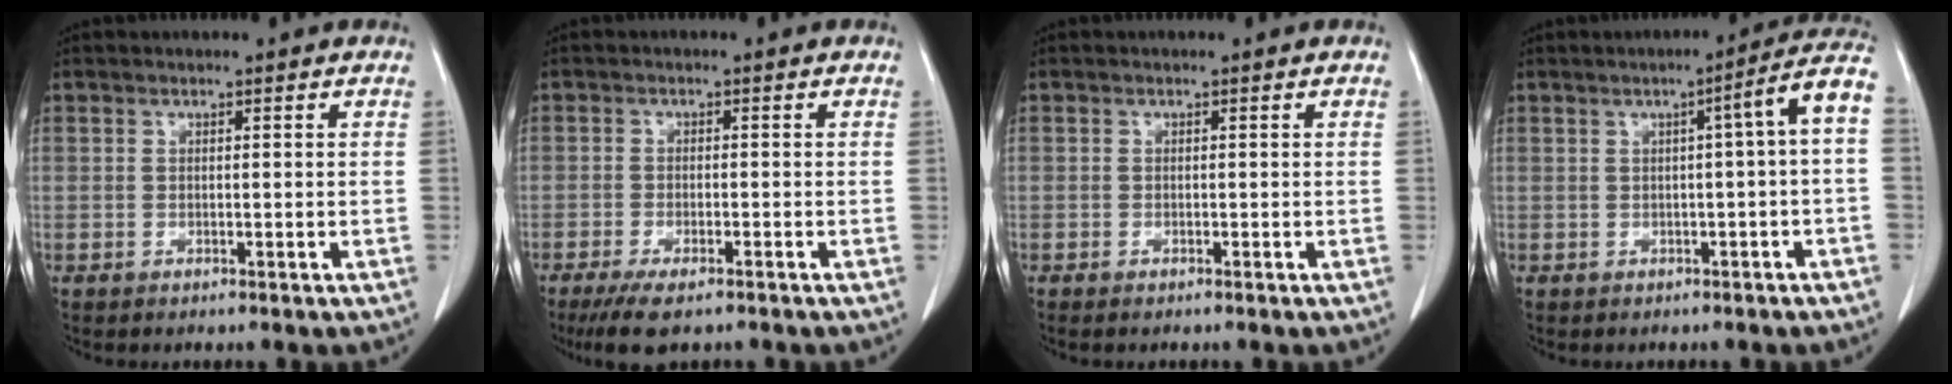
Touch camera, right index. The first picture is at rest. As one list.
[{"total": 5.9, "force": [-4.3, 1.4, 3.7], "torque": [-0.064, -0.013, -0.070]}, {"total": 0.5, "force": [-0.5, 0.0, 0.2], "torque": [-0.009, -0.002, -0.007]}, {"total": 6.5, "force": [0.2, -0.4, 6.5], "torque": [-0.075, 0.018, -0.004]}]